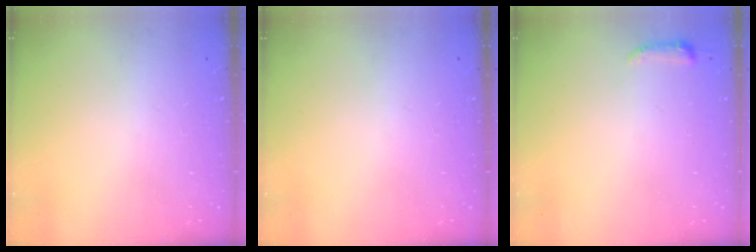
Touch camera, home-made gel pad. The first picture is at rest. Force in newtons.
{"total": 0.0}
{"total": 3.3, "press": 3.2, "slide": 0.7}